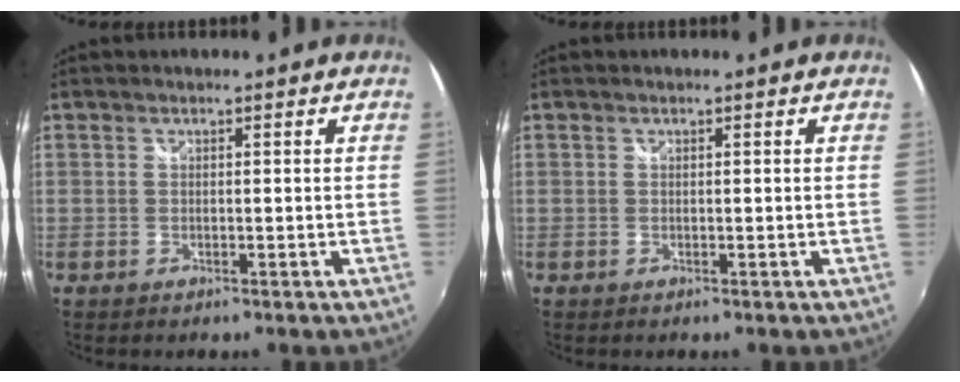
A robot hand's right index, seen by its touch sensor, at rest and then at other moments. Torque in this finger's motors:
{"motor_torque": [0.09, 0.03, 0.05, 0.01]}